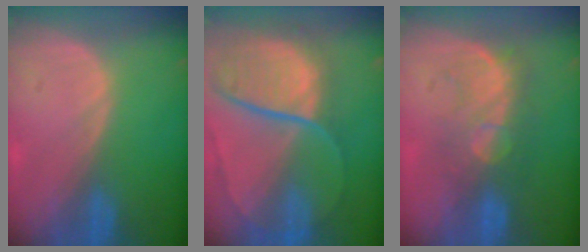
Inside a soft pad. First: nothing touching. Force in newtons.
{"total": 11.0, "press": 9.2, "slide": 6.1}
{"total": 7.8, "press": 7.7, "slide": 1.6}